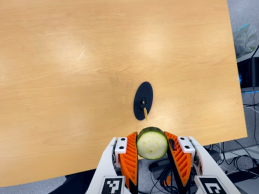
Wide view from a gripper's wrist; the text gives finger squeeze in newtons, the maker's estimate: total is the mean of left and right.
{"total": 11.3, "left": 10.5, "right": 12.2}